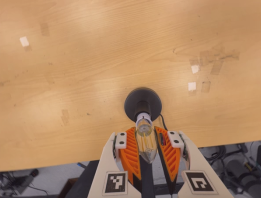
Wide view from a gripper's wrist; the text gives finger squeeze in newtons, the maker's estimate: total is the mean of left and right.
{"total": 12.5, "left": 12.1, "right": 12.9}